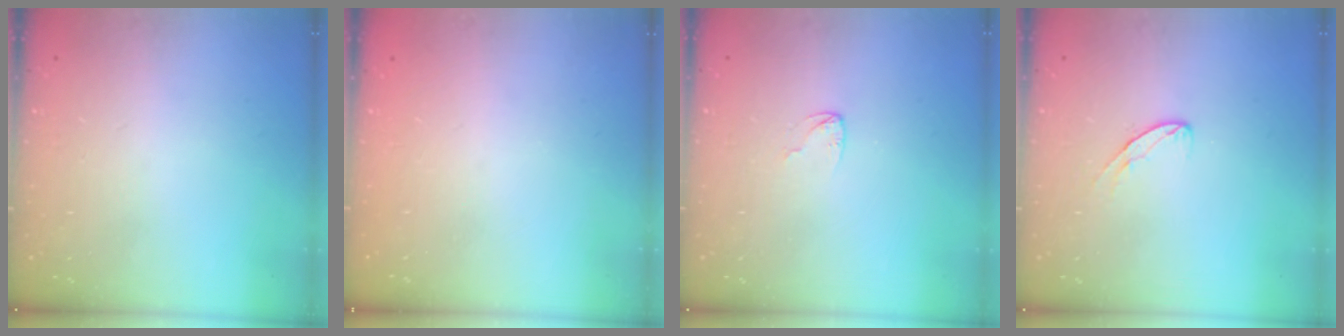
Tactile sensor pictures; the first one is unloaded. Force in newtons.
{"total": 0.0}
{"total": 3.5, "press": 3.5, "slide": 0.4}
{"total": 5.2, "press": 5.2, "slide": 0.3}